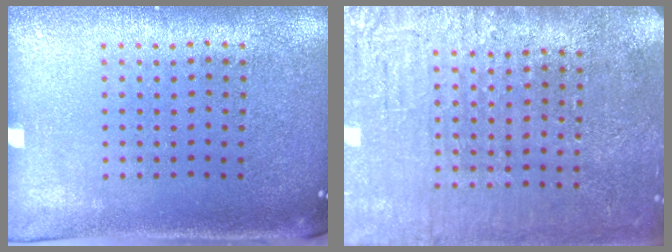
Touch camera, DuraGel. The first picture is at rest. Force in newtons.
{"total": 3.7, "press": 3.4, "slide": 1.5}